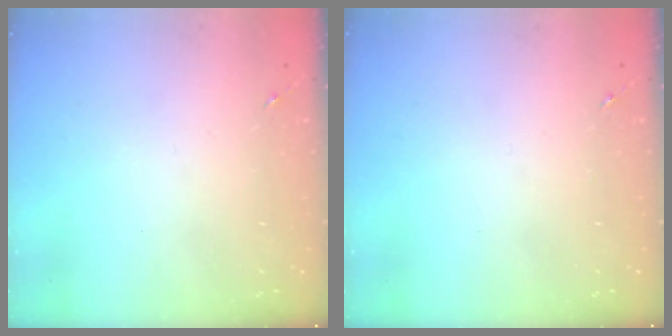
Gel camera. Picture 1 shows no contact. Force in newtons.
{"total": 0.0}